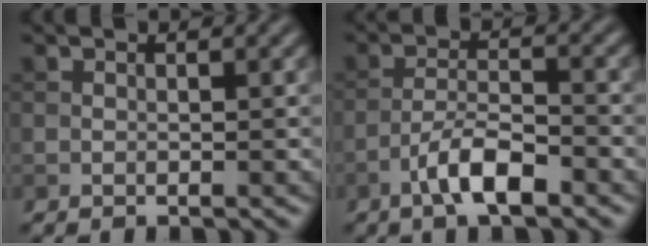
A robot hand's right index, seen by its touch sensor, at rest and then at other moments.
{"total": 4.7, "force": [-2.8, 1.3, 3.5], "torque": [-0.066, 0.009, -0.056]}